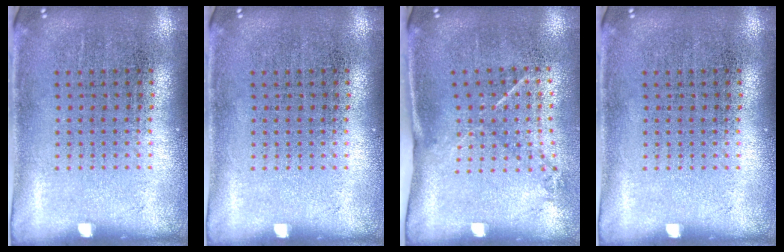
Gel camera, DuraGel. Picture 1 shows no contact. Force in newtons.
{"total": 0.0}
{"total": 1.5, "press": 1.0, "slide": 1.1}
{"total": 0.0}